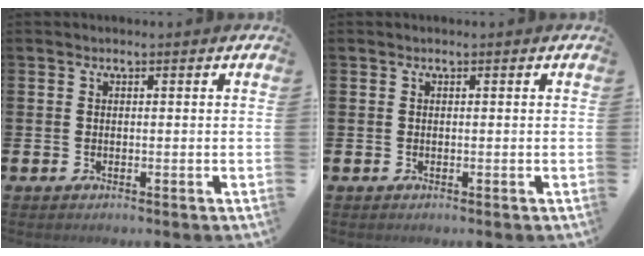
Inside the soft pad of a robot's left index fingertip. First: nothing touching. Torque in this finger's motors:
{"motor_torque": [0.01, 0.09, -0.05, 0.01]}